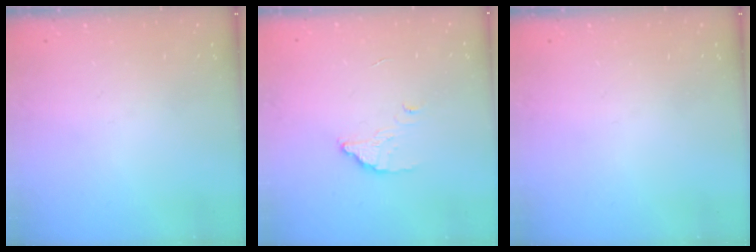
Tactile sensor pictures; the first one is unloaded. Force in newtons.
{"total": 2.6, "press": 2.6, "slide": 0.1}
{"total": 0.0}